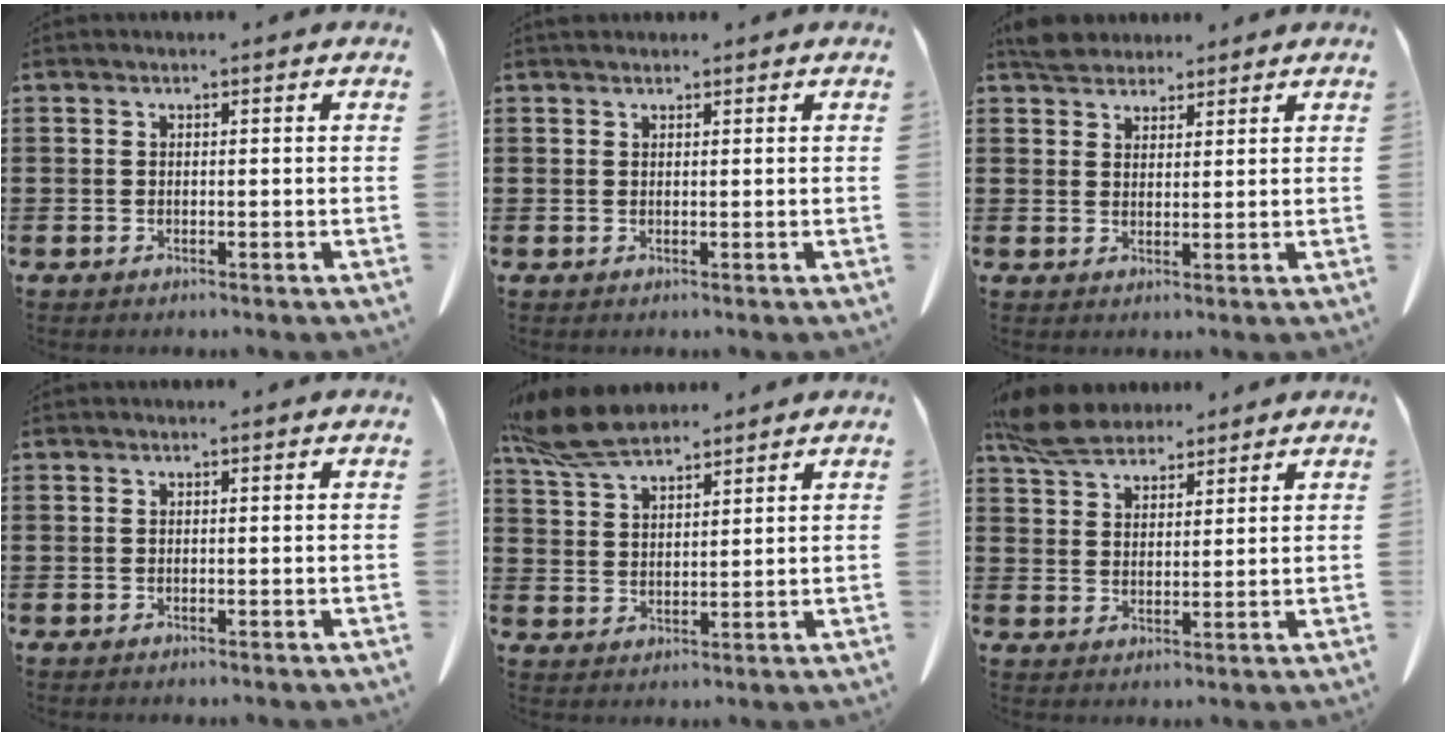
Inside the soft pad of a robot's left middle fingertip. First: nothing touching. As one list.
[{"total": 0.9, "force": [0.8, 0.3, 0.2], "torque": [-0.005, 0.000, 0.017]}, {"total": 3.8, "force": [3.3, 1.5, 0.7], "torque": [-0.017, -0.001, 0.064]}, {"total": 0.0}, {"total": 8.1, "force": [6.9, 2.2, 3.7], "torque": [-0.095, -0.010, 0.132]}, {"total": 7.1, "force": [6.1, 2.7, 2.6], "torque": [-0.073, -0.005, 0.116]}]